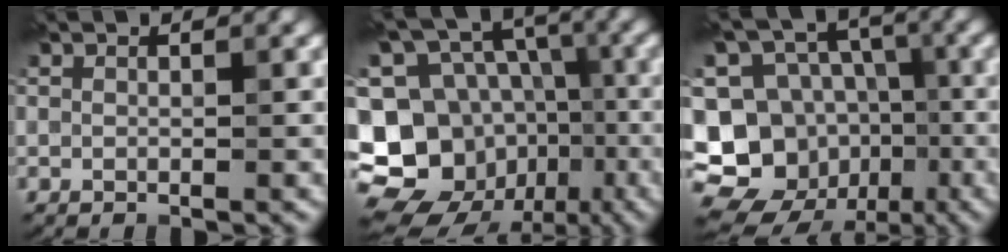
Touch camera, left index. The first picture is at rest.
{"total": 18.9, "force": [-5.1, 16.9, 6.8], "torque": [-0.160, 0.001, -0.084]}
{"total": 17.3, "force": [-5.3, 15.4, 5.7], "torque": [-0.131, 0.004, -0.086]}